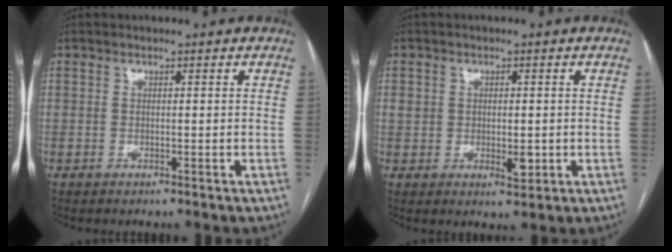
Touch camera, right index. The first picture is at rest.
{"total": 3.9, "force": [-0.2, 2.4, 3.1], "torque": [-0.045, 0.005, 0.006]}